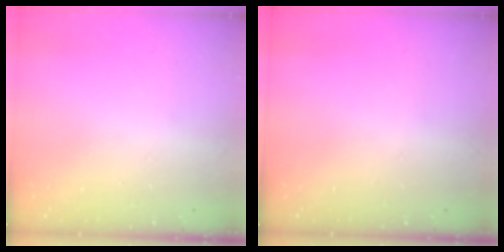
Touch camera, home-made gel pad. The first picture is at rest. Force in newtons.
{"total": 0.0}